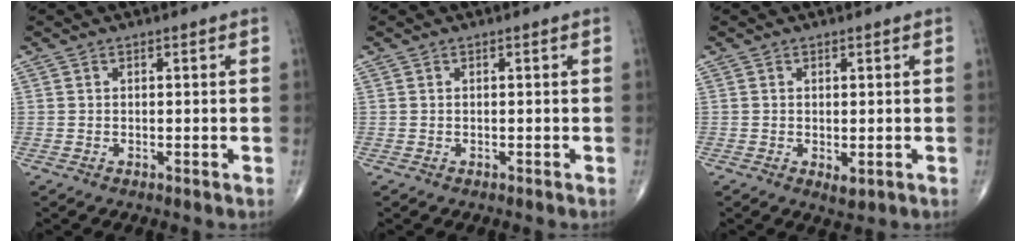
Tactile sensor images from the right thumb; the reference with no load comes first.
{"total": 0.0}
{"total": 1.8, "force": [-0.3, 0.9, 1.5], "torque": [-0.021, -0.005, -0.001]}